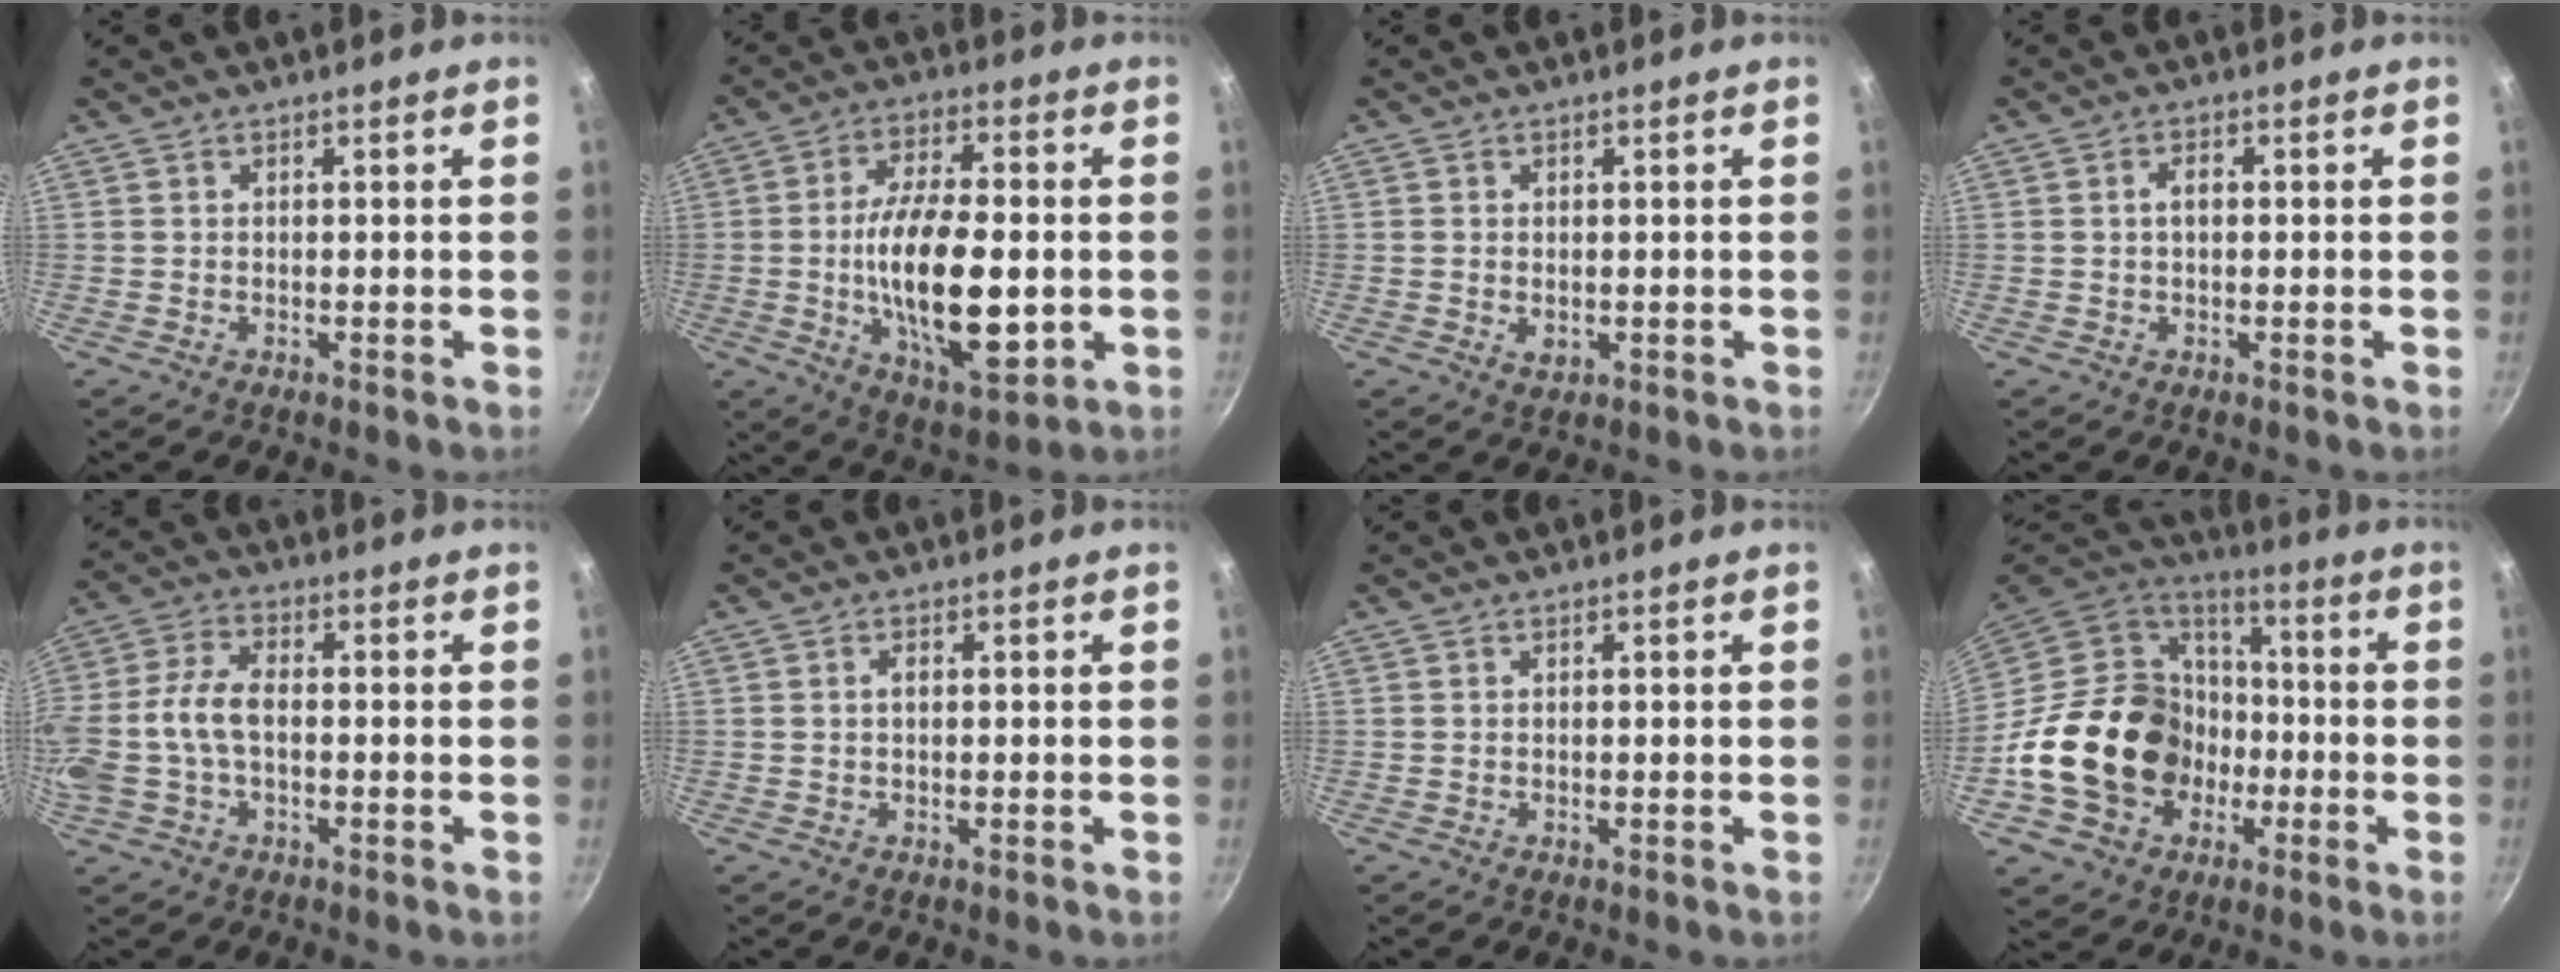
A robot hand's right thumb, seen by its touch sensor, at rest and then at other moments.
{"total": 19.2, "force": [-2.2, 8.2, 17.2], "torque": [-0.291, 0.005, -0.033]}
{"total": 1.9, "force": [-0.2, 1.4, 1.3], "torque": [-0.023, -0.003, 0.000]}
{"total": 2.1, "force": [0.1, 1.3, 1.7], "torque": [-0.025, 0.008, 0.001]}
{"total": 10.9, "force": [-1.6, 6.2, 8.9], "torque": [-0.191, 0.024, -0.043]}
{"total": 1.0, "force": [0.1, 0.6, 0.8], "torque": [-0.014, 0.004, 0.001]}
{"total": 0.0}
{"total": 25.1, "force": [-5.5, 20.0, 14.2], "torque": [-0.240, 0.058, -0.083]}